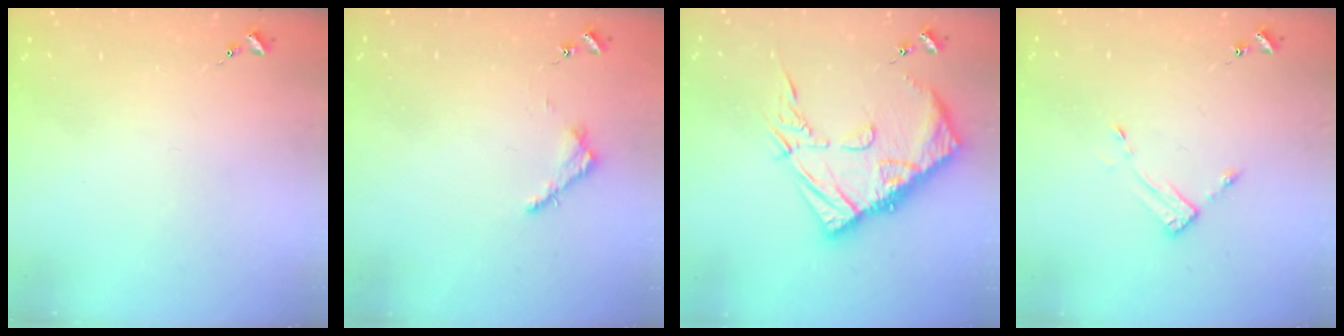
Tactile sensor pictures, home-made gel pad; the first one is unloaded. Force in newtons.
{"total": 3.2, "press": 3.2, "slide": 0.4}
{"total": 16.8, "press": 16.7, "slide": 1.7}
{"total": 3.3, "press": 3.3, "slide": 0.3}